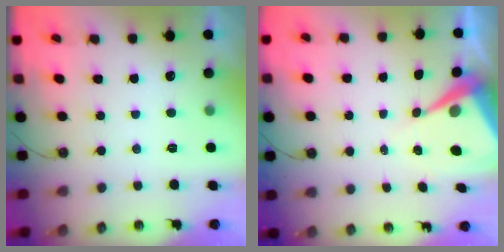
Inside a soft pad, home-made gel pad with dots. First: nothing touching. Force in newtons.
{"total": 10.5, "press": 10.5, "slide": 0.7}